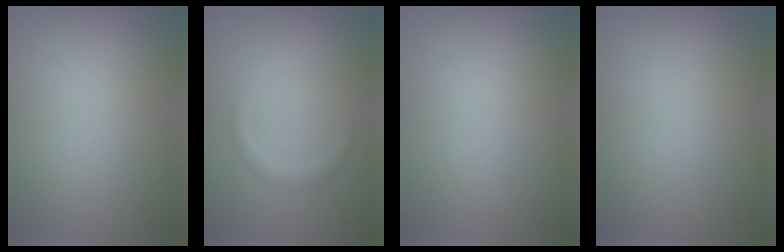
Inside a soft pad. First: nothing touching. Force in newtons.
{"total": 1.2, "press": 1.2, "slide": 0.0}
{"total": 0.0}
{"total": 0.0}